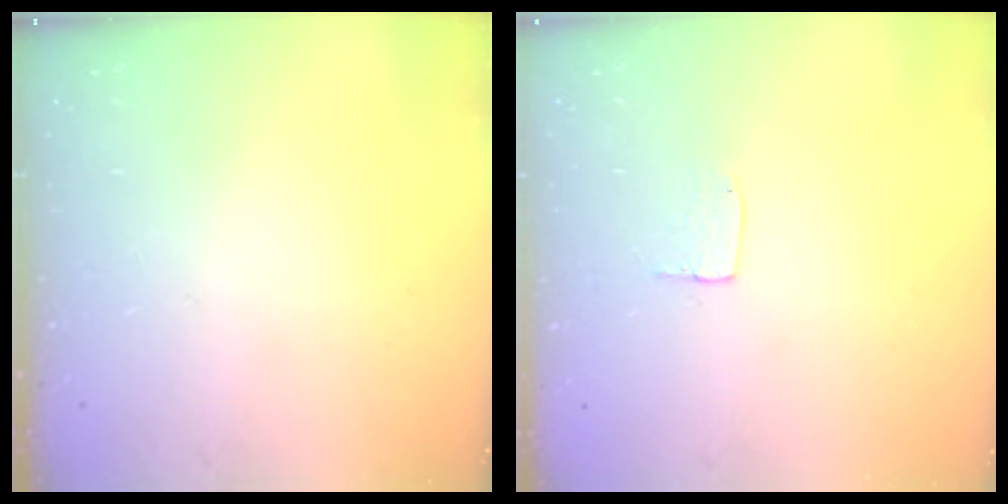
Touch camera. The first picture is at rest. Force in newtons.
{"total": 3.8, "press": 3.8, "slide": 0.2}